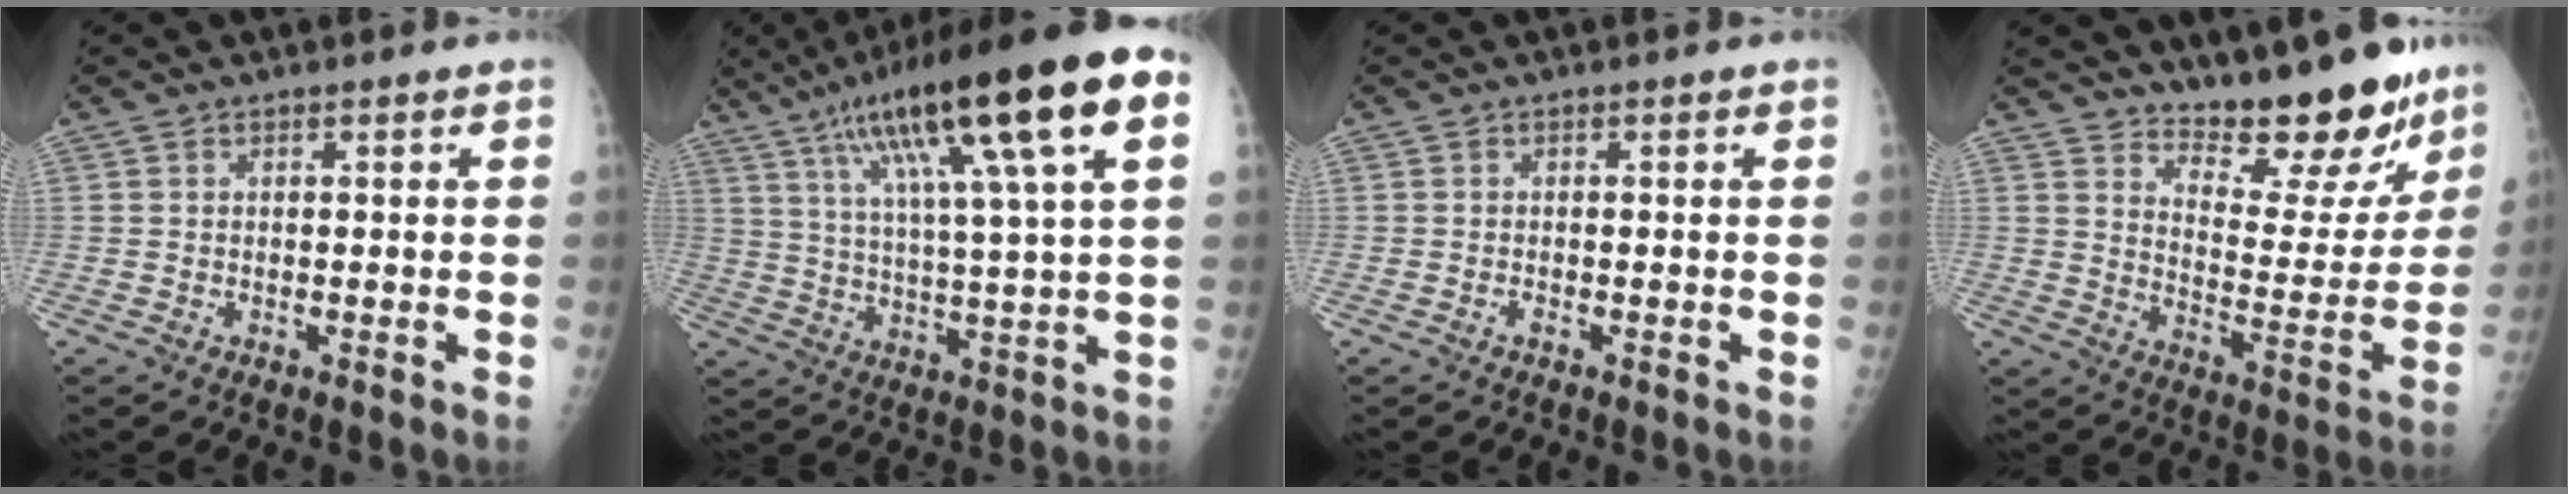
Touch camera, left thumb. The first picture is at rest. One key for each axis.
{"total": 23.5, "fx": 10.7, "fy": 3.4, "fz": 20.7, "tx": -0.340, "ty": 0.006, "tz": 0.172}
{"total": 0.5, "fx": -0.4, "fy": 0.2, "fz": 0.3, "tx": -0.007, "ty": -0.001, "tz": -0.007}
{"total": 18.0, "fx": 15.7, "fy": 5.4, "fz": 6.9, "tx": -0.041, "ty": -0.128, "tz": 0.219}